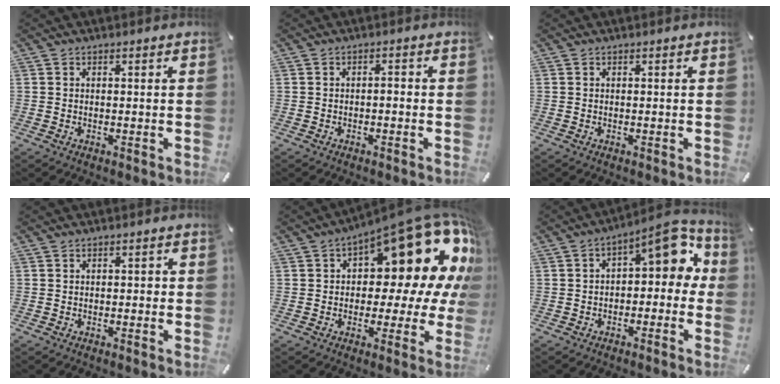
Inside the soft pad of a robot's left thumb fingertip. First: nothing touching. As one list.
[{"total": 1.8, "force": [-0.9, 0.8, 1.3], "torque": [-0.026, 0.006, -0.019]}, {"total": 0.0}, {"total": 0.6, "force": [-0.2, 0.5, 0.3], "torque": [-0.006, 0.003, -0.005]}, {"total": 22.1, "force": [9.6, 10.7, 16.7], "torque": [-0.213, -0.081, 0.163]}, {"total": 8.8, "force": [3.2, 4.2, 7.0], "torque": [-0.092, -0.027, 0.047]}]